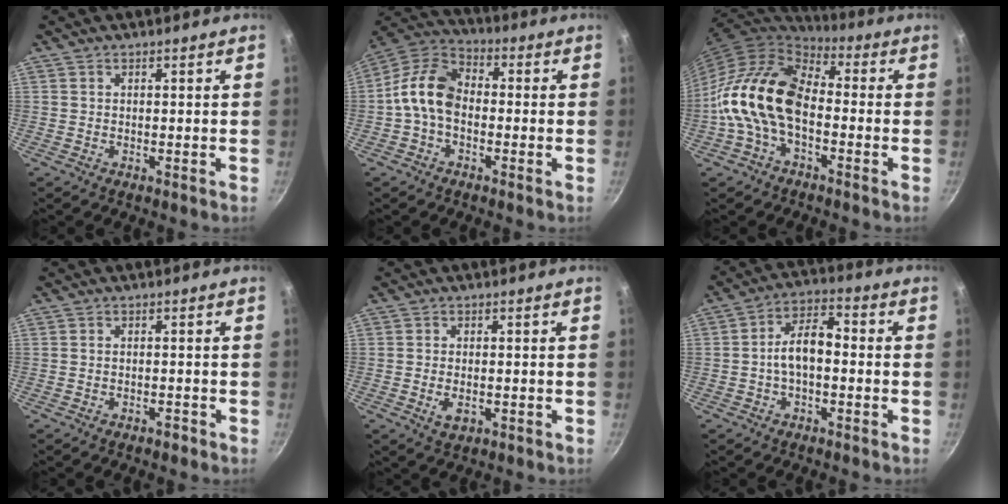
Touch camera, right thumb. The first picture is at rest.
{"total": 10.6, "force": [-1.3, 7.3, 7.6], "torque": [-0.126, 0.037, -0.046]}
{"total": 15.8, "force": [-3.3, 9.7, 12.0], "torque": [-0.202, 0.043, -0.081]}
{"total": 1.4, "force": [-1.1, 0.5, 0.6], "torque": [-0.010, 0.016, -0.012]}
{"total": 3.5, "force": [-1.2, 1.9, 2.7], "torque": [-0.049, 0.002, -0.017]}
{"total": 8.0, "force": [-1.3, 4.3, 6.6], "torque": [-0.104, 0.039, -0.032]}